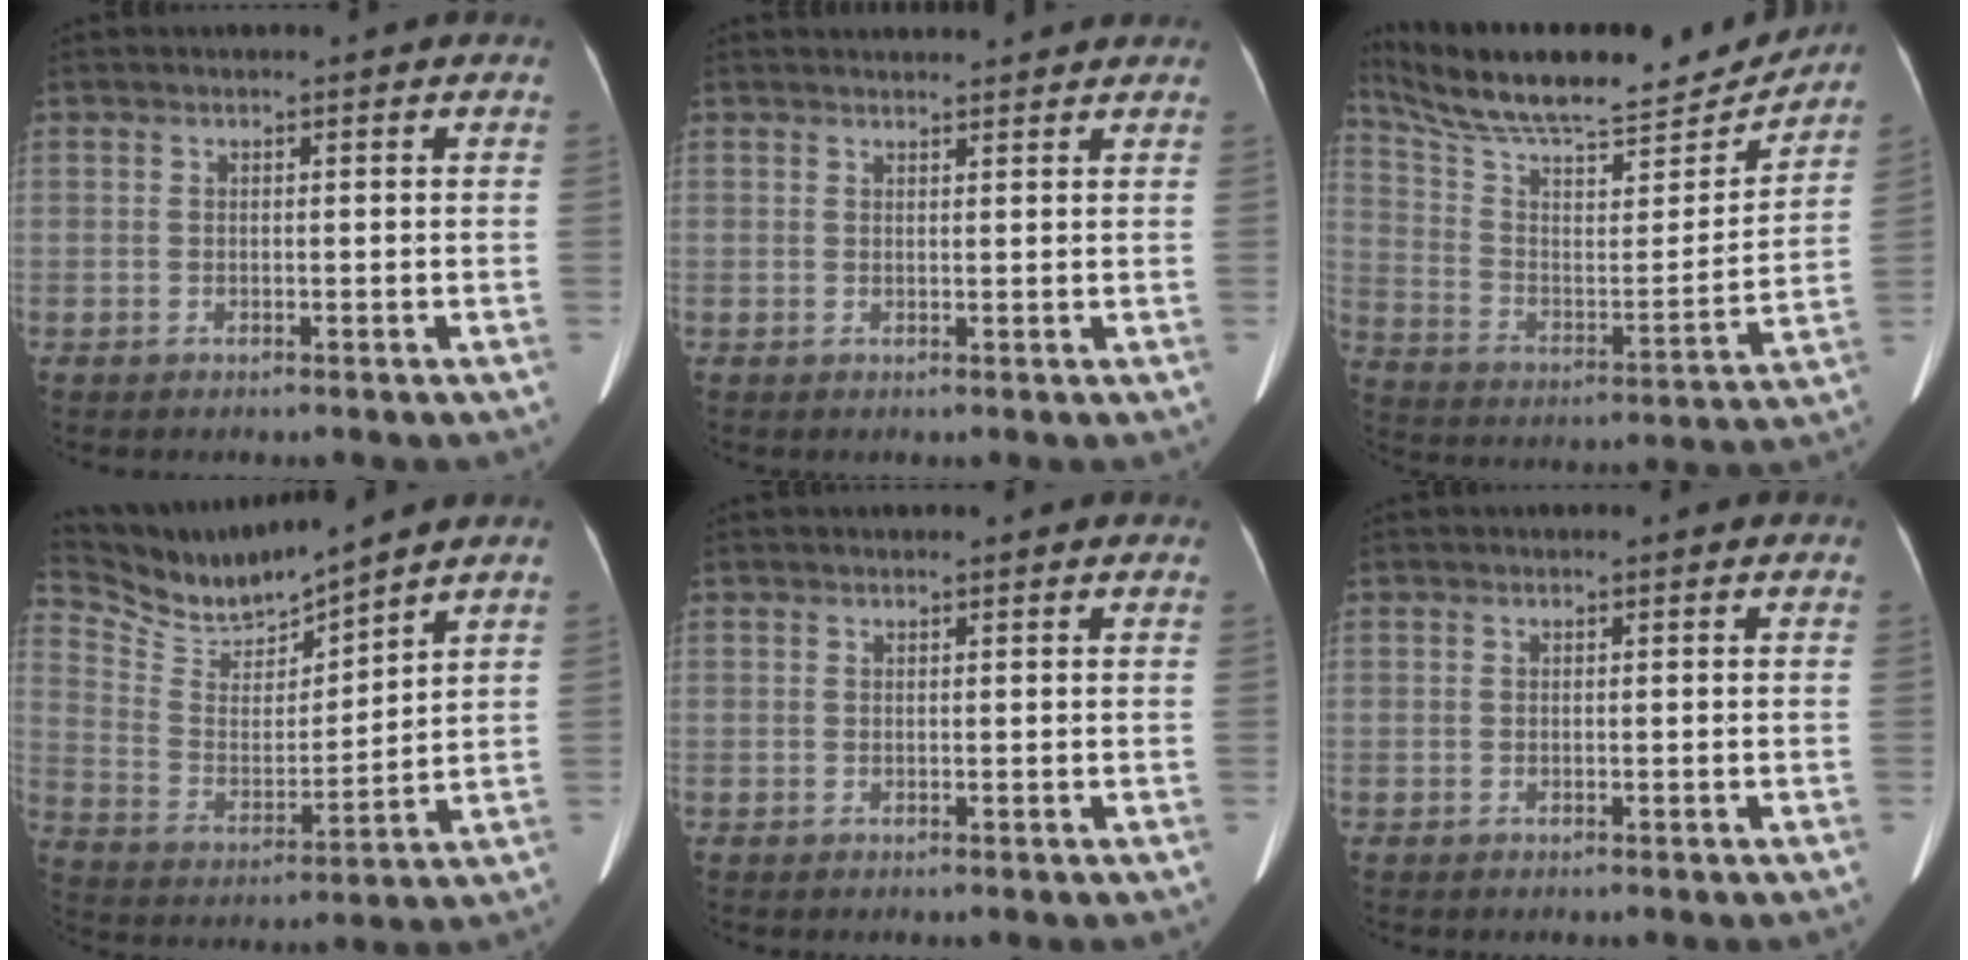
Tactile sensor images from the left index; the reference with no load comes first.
{"total": 5.0, "force": [4.9, 0.4, 1.0], "torque": [-0.015, 0.024, 0.056]}
{"total": 23.9, "force": [21.5, 4.9, 9.3], "torque": [-0.168, -0.003, 0.327]}
{"total": 11.2, "force": [10.9, -0.3, 2.5], "torque": [-0.069, 0.005, 0.225]}
{"total": 1.5, "force": [1.4, 0.2, 0.5], "torque": [-0.013, 0.022, 0.019]}
{"total": 0.0}